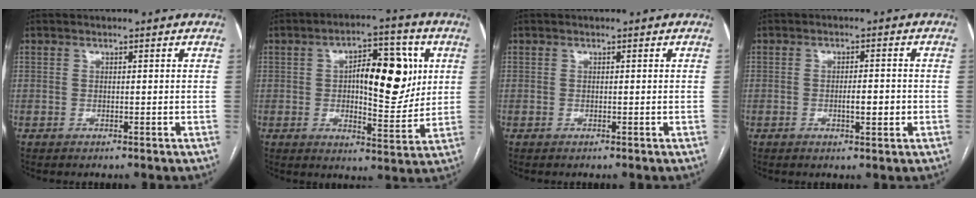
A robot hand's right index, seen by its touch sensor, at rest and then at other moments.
{"total": 13.2, "force": [2.6, 4.9, 12.0], "torque": [-0.170, 0.020, 0.043]}
{"total": 0.0}
{"total": 3.4, "force": [-0.7, 0.9, 3.2], "torque": [-0.053, 0.000, -0.007]}